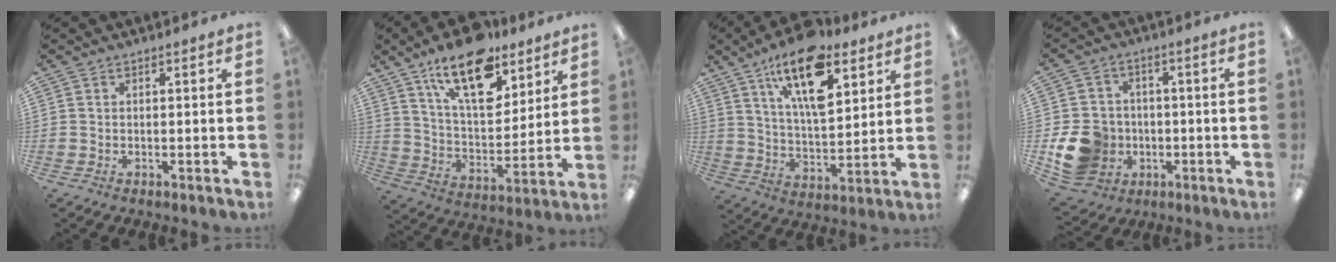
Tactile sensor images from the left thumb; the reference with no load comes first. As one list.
[{"total": 19.1, "force": [12.8, 8.6, 11.2], "torque": [-0.182, -0.066, 0.219]}, {"total": 18.6, "force": [11.0, 8.2, 12.5], "torque": [-0.195, -0.051, 0.182]}, {"total": 11.3, "force": [-3.1, 9.9, 4.4], "torque": [-0.099, 0.022, -0.046]}]